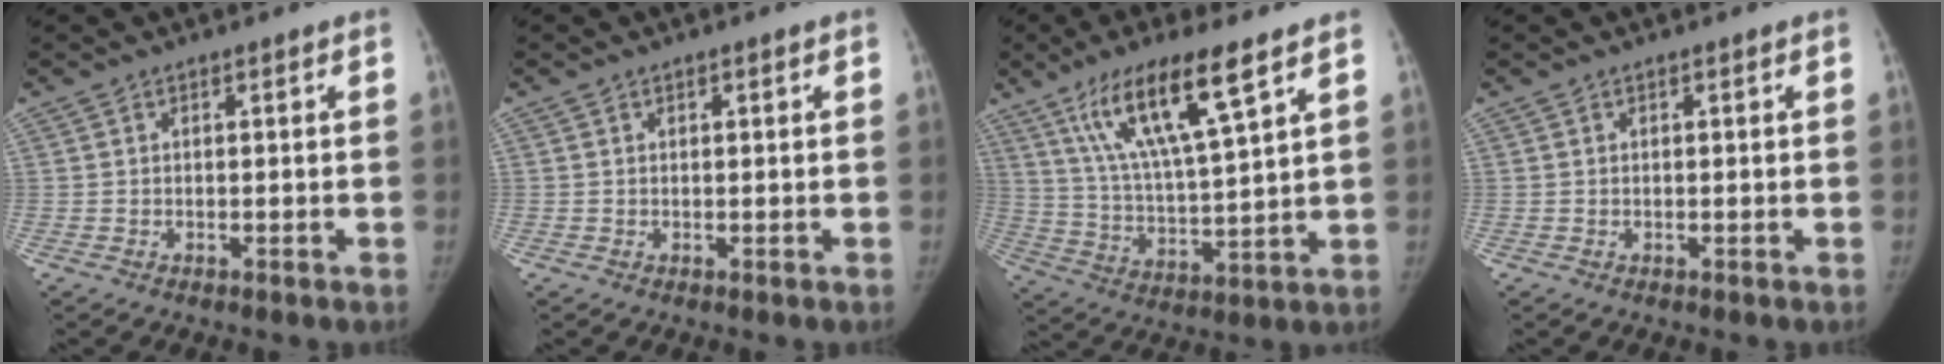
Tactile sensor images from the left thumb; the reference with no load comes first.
{"total": 0.6, "force": [0.2, 0.6, 0.1], "torque": [0.009, 0.002, 0.002]}
{"total": 15.9, "force": [9.1, 2.9, 12.8], "torque": [-0.234, -0.035, 0.176]}
{"total": 0.0}